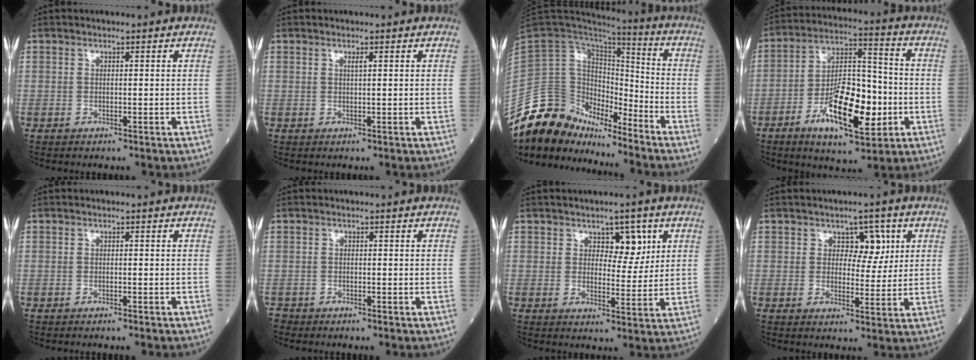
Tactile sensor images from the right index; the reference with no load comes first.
{"total": 0.6, "force": [0.3, 0.0, 0.6], "torque": [-0.013, 0.000, 0.005]}
{"total": 13.8, "force": [-12.2, 6.0, 2.2], "torque": [-0.036, 0.073, -0.221]}
{"total": 14.5, "force": [-4.8, 4.9, 12.8], "torque": [-0.232, 0.005, -0.076]}
{"total": 1.7, "force": [-1.5, -0.1, 0.7], "torque": [-0.012, 0.000, -0.019]}
{"total": 1.2, "force": [-1.1, 0.4, -0.2], "torque": [0.000, -0.001, -0.022]}
{"total": 4.7, "force": [2.2, 2.5, 3.3], "torque": [-0.037, 0.002, 0.032]}
{"total": 4.5, "force": [1.8, 2.8, 3.1], "torque": [-0.034, 0.006, 0.025]}